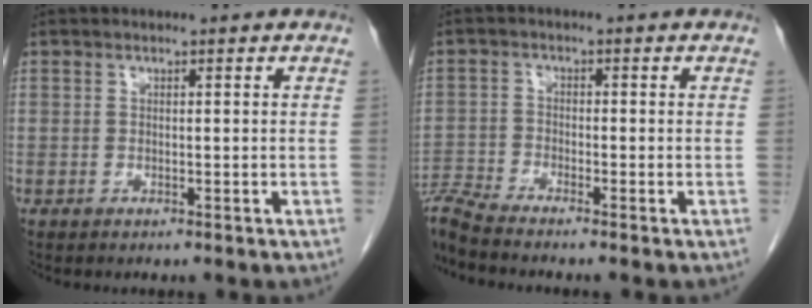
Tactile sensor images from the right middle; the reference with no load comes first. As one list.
[{"total": 5.9, "force": [-5.5, -1.4, 1.5], "torque": [-0.032, -0.012, -0.108]}]